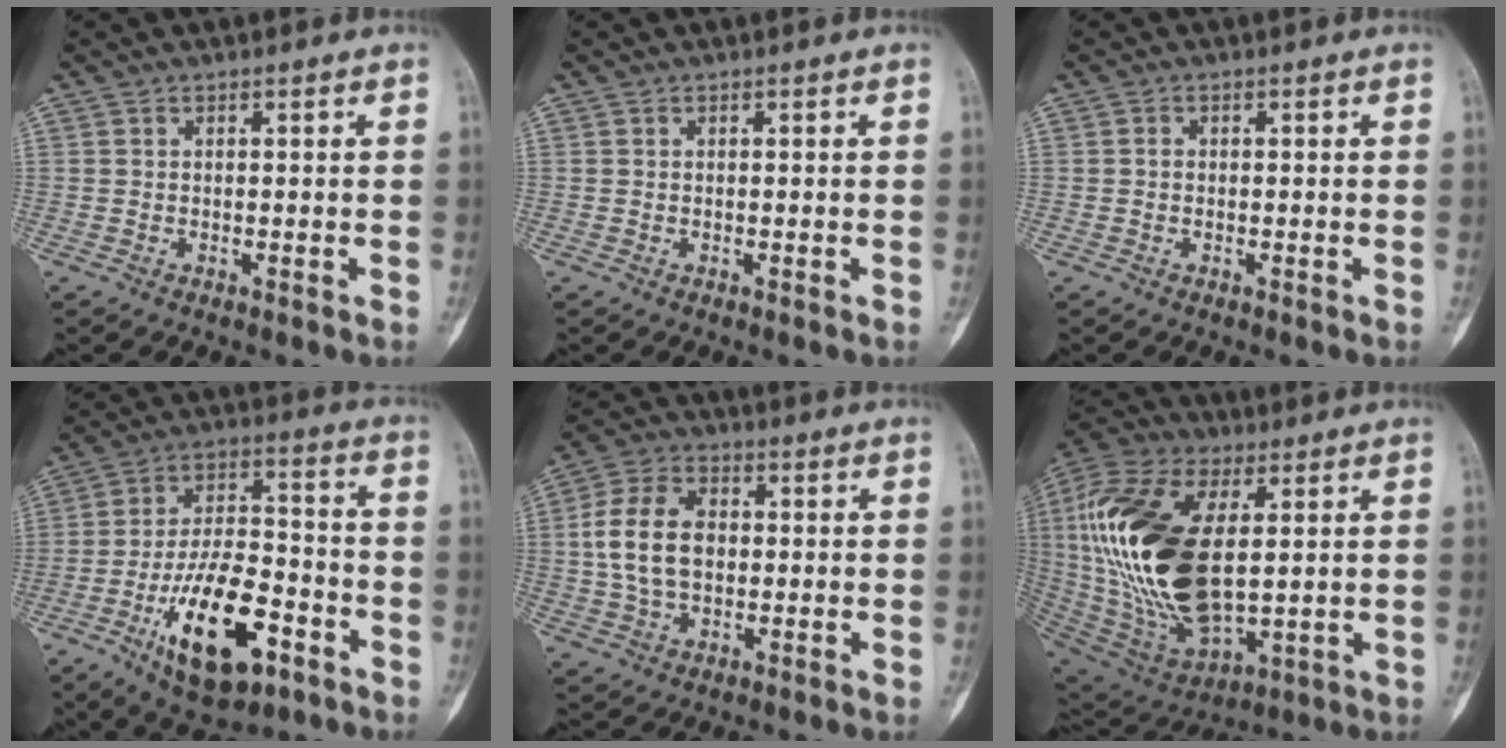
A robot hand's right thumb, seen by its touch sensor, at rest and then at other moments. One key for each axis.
{"total": 0.0}
{"total": 0.6, "fx": -0.2, "fy": 0.5, "fz": 0.3, "tx": 0.001, "ty": 0.002, "tz": -0.006}
{"total": 19.3, "fx": -8.2, "fy": 8.8, "fz": 15.0, "tx": -0.243, "ty": 0.043, "tz": -0.132}
{"total": 11.3, "fx": 0.4, "fy": 7.5, "fz": 8.4, "tx": -0.155, "ty": 0.016, "tz": 0.005}
{"total": 28.7, "fx": 3.4, "fy": 14.7, "fz": 24.4, "tx": -0.508, "ty": -0.017, "tz": 0.068}